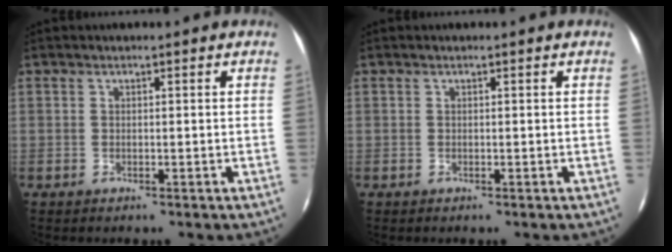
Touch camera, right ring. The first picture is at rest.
{"total": 0.0}